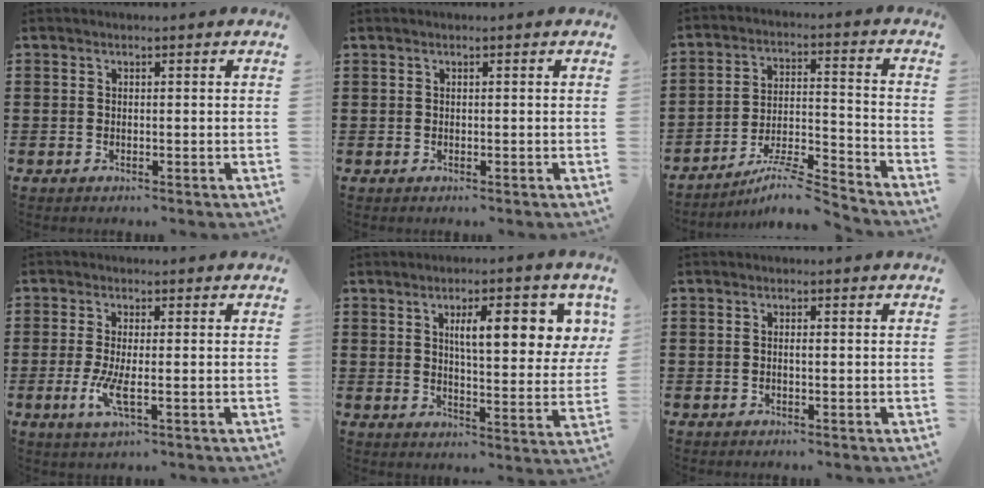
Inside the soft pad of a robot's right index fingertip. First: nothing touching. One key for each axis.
{"total": 0.0}
{"total": 7.4, "fx": -6.8, "fy": 0.2, "fz": 2.8, "tx": -0.045, "ty": 0.002, "tz": -0.131}
{"total": 4.6, "fx": -1.2, "fy": 0.9, "fz": 4.4, "tx": -0.095, "ty": -0.013, "tz": -0.026}
{"total": 9.3, "fx": 3.6, "fy": 2.6, "fz": 8.2, "tx": -0.133, "ty": -0.006, "tz": 0.053}
{"total": 0.6, "fx": -0.3, "fy": 0.0, "fz": 0.5, "tx": -0.011, "ty": -0.004, "tz": -0.005}